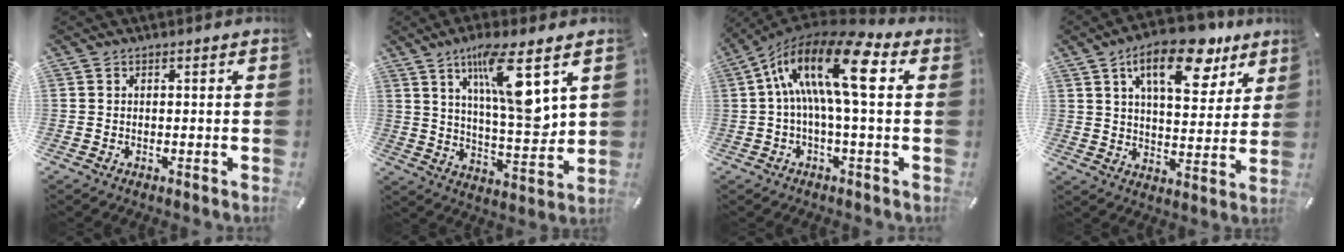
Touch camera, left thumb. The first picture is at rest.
{"total": 14.9, "force": [7.4, 3.7, 12.4], "torque": [-0.214, -0.035, 0.117]}
{"total": 18.4, "force": [3.5, 6.2, 16.9], "torque": [-0.323, -0.008, 0.051]}
{"total": 17.3, "force": [10.4, 8.2, 11.2], "torque": [-0.157, -0.052, 0.170]}